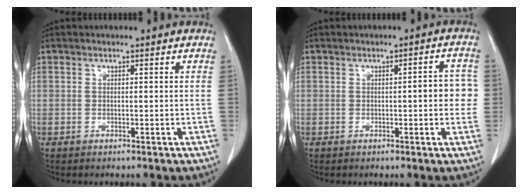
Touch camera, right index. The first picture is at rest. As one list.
[{"total": 3.9, "force": [-0.2, 1.1, 3.8], "torque": [-0.042, 0.009, -0.006]}]